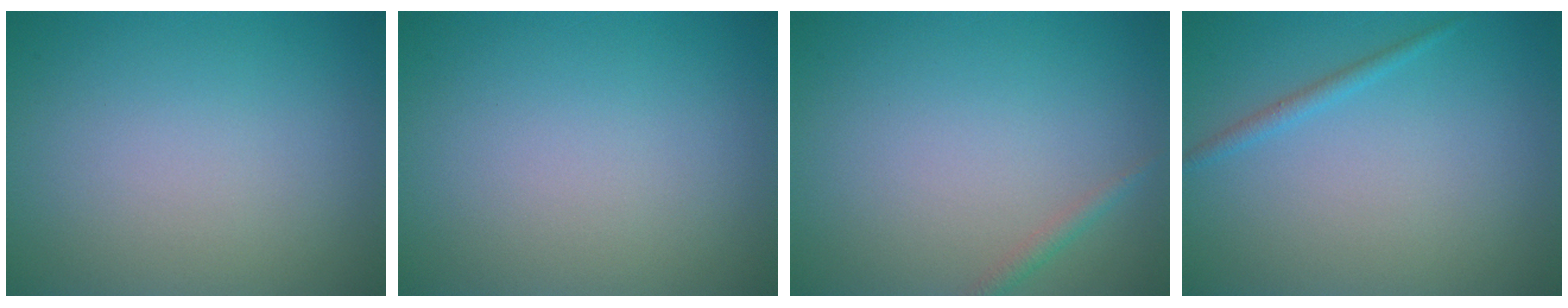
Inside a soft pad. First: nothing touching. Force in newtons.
{"total": 0.0}
{"total": 1.0, "press": 1.0, "slide": 0.0}
{"total": 1.1, "press": 1.0, "slide": 0.1}